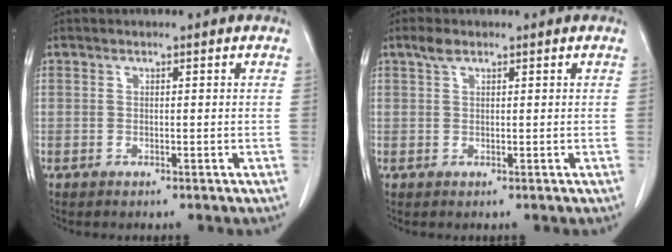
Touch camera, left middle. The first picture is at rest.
{"total": 1.6, "force": [1.1, 0.6, 0.9], "torque": [-0.023, 0.009, 0.021]}